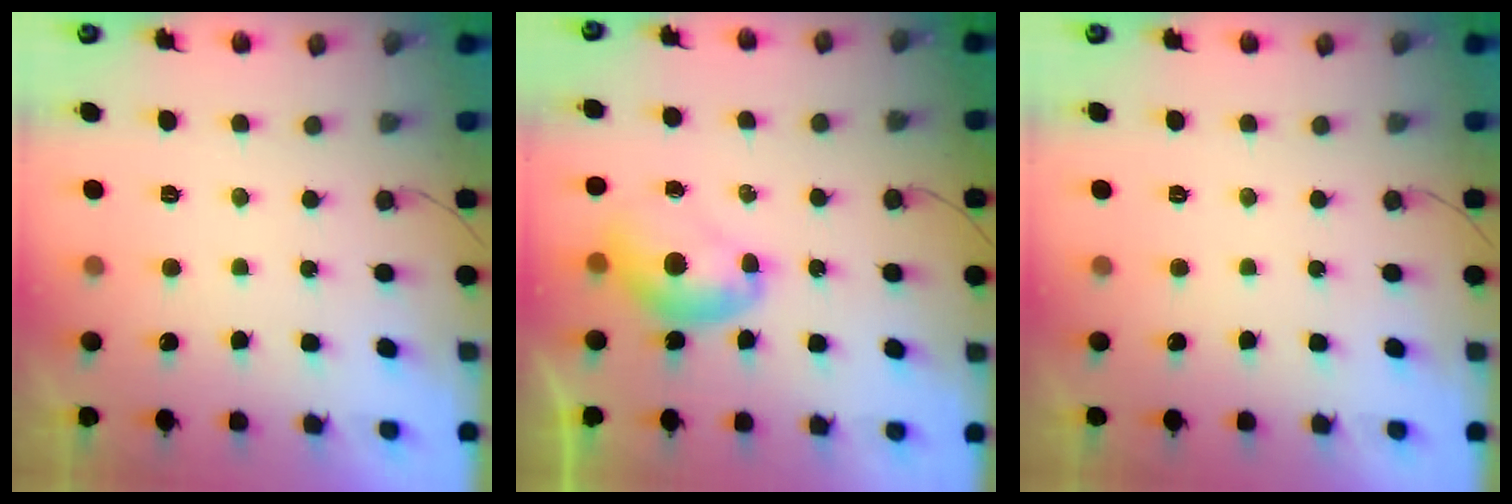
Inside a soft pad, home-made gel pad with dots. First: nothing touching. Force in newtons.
{"total": 7.6, "press": 7.5, "slide": 1.0}
{"total": 0.0}